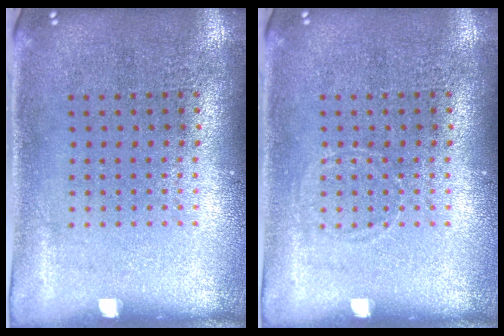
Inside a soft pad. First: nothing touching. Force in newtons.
{"total": 0.6, "press": 0.6, "slide": 0.0}